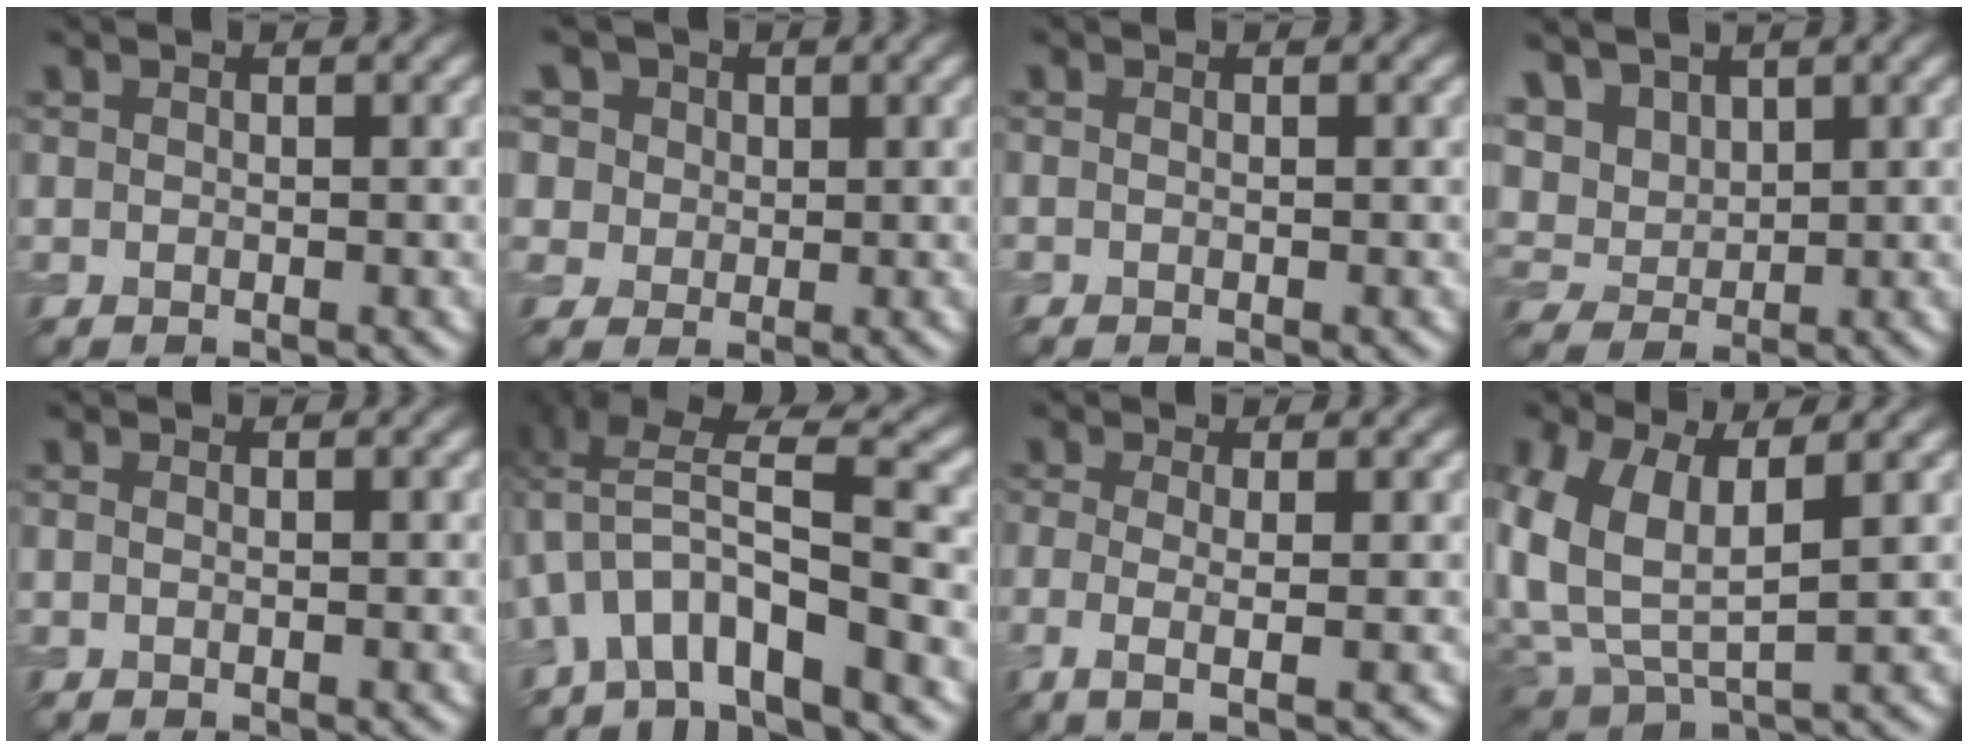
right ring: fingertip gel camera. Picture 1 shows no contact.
{"total": 9.3, "force": [4.8, 7.0, 4.0], "torque": [-0.090, 0.029, 0.056]}
{"total": 0.0}
{"total": 6.3, "force": [3.5, 4.3, 3.0], "torque": [-0.092, 0.012, 0.064]}
{"total": 0.0}
{"total": 7.5, "force": [-2.5, 3.0, 6.4], "torque": [-0.119, 0.018, -0.055]}
{"total": 3.0, "force": [-0.4, 0.9, 2.8], "torque": [-0.051, -0.008, -0.012]}
{"total": 9.1, "force": [2.0, 5.3, 7.1], "torque": [-0.181, -0.013, 0.052]}